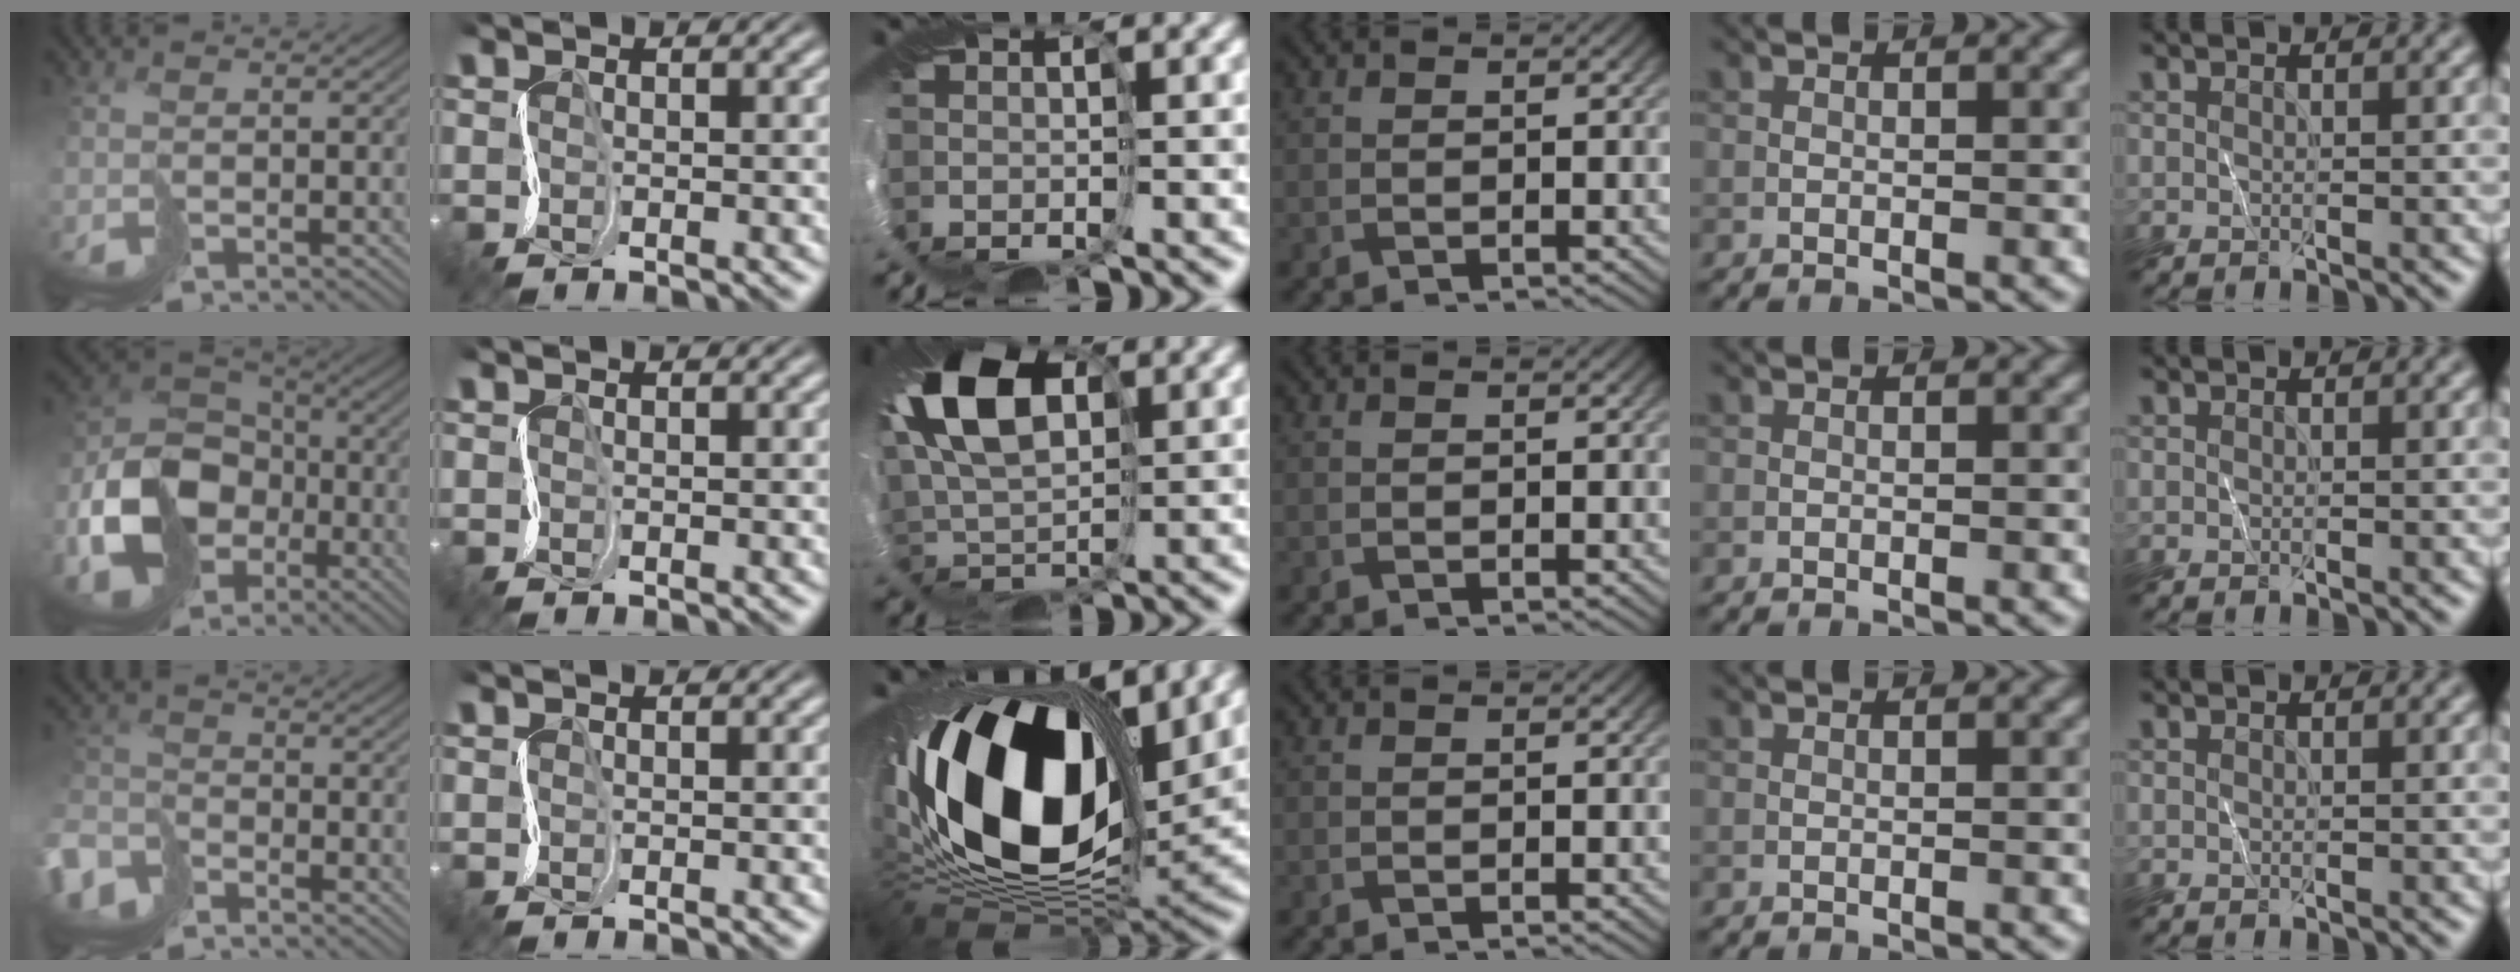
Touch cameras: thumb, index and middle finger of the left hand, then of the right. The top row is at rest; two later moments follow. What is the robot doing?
{"motion": "cut", "object": "bubble wrap"}